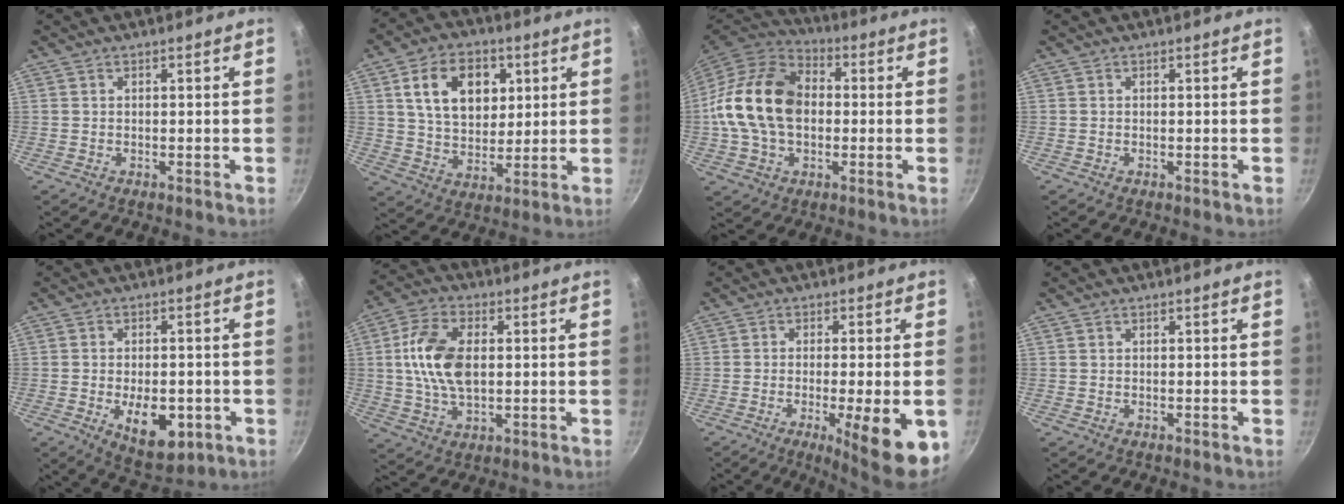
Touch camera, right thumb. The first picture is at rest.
{"total": 14.4, "force": [4.6, 10.0, 9.3], "torque": [-0.122, -0.008, 0.076]}
{"total": 19.0, "force": [0.1, 13.6, 13.4], "torque": [-0.229, 0.032, -0.008]}
{"total": 0.0}
{"total": 10.6, "force": [-3.0, 5.9, 8.4], "torque": [-0.096, 0.000, -0.030]}
{"total": 12.8, "force": [1.3, 7.5, 10.2], "torque": [-0.183, 0.012, 0.019]}
{"total": 13.3, "force": [-4.5, 2.7, 12.2], "torque": [-0.163, 0.002, -0.058]}
{"total": 0.0}